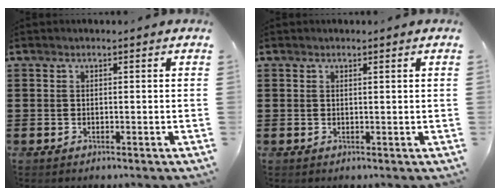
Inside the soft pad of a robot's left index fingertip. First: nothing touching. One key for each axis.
{"total": 0.7, "fx": 0.4, "fy": -0.2, "fz": 0.5, "tx": -0.010, "ty": -0.004, "tz": 0.009}